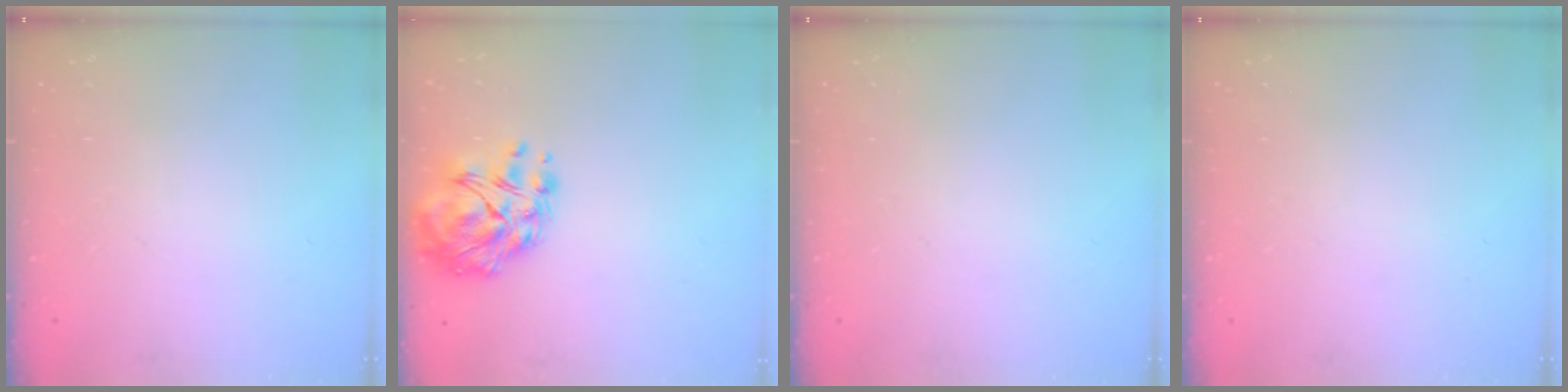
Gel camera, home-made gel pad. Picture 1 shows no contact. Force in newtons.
{"total": 11.8, "press": 11.5, "slide": 2.8}
{"total": 0.0}
{"total": 0.0}